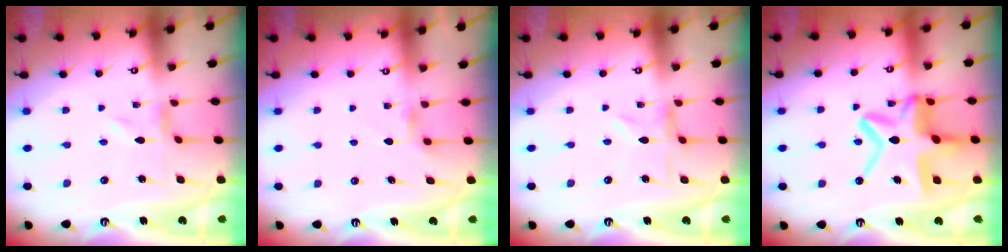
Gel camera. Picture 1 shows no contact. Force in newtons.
{"total": 4.8, "press": 4.8, "slide": 0.5}
{"total": 1.9, "press": 1.9, "slide": 0.4}
{"total": 17.5, "press": 17.5, "slide": 1.7}